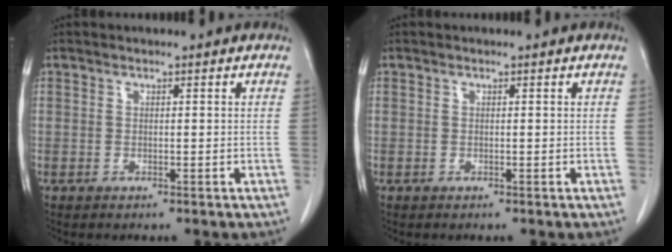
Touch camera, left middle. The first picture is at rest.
{"total": 0.0}